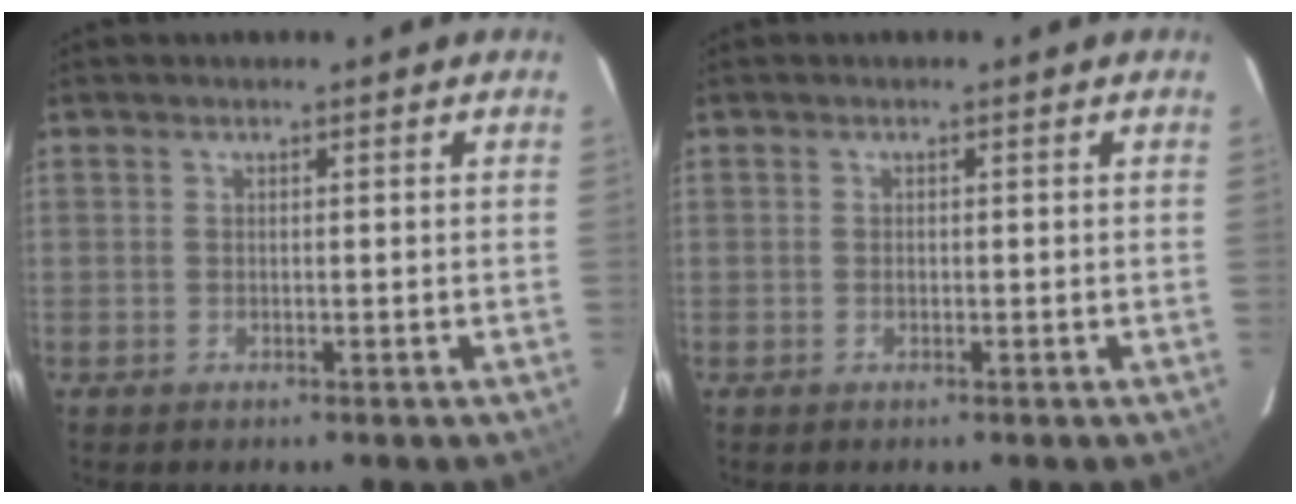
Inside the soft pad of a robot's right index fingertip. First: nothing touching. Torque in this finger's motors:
{"motor_torque": [0.15, -0.02, 0.03, 0.01]}